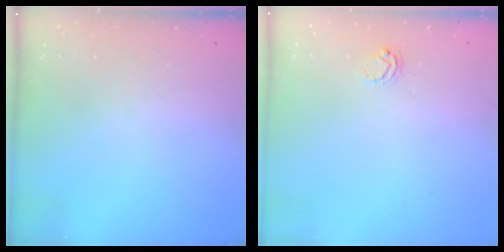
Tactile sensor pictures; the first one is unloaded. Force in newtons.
{"total": 4.4, "press": 4.3, "slide": 0.4}